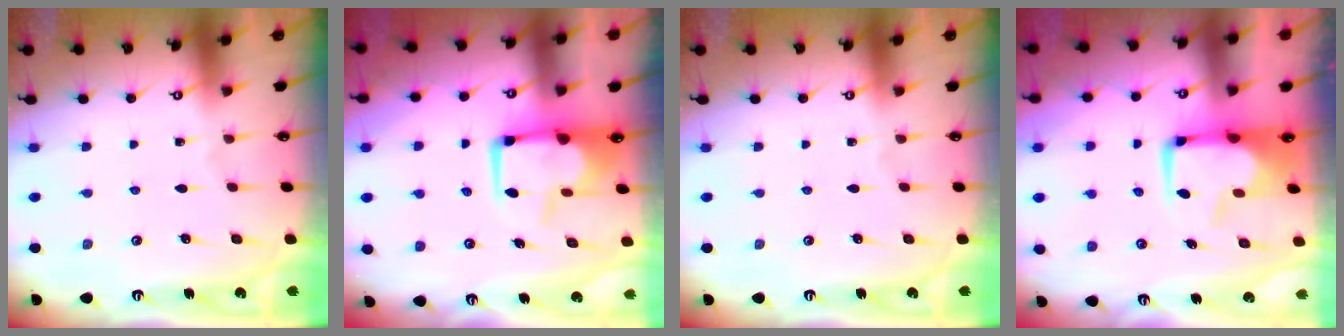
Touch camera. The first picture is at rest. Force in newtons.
{"total": 4.9, "press": 4.6, "slide": 1.8}
{"total": 0.0}
{"total": 2.0, "press": 1.8, "slide": 0.9}